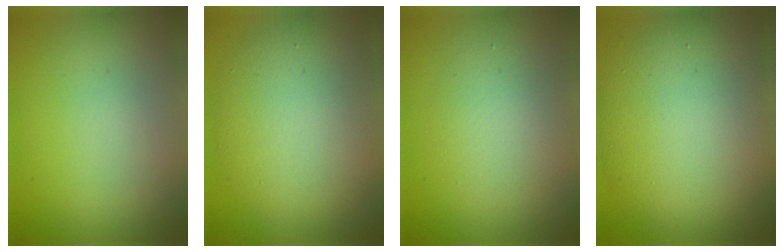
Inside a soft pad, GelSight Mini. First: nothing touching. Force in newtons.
{"total": 7.5, "press": 7.5, "slide": 0.5}
{"total": 3.2, "press": 3.2, "slide": 0.2}
{"total": 12.5, "press": 12.5, "slide": 1.0}